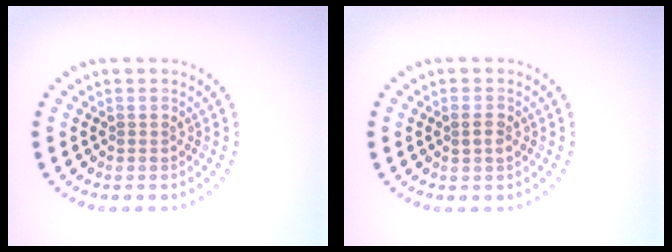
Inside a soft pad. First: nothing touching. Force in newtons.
{"total": 1.2, "press": 1.2, "slide": 0.2}